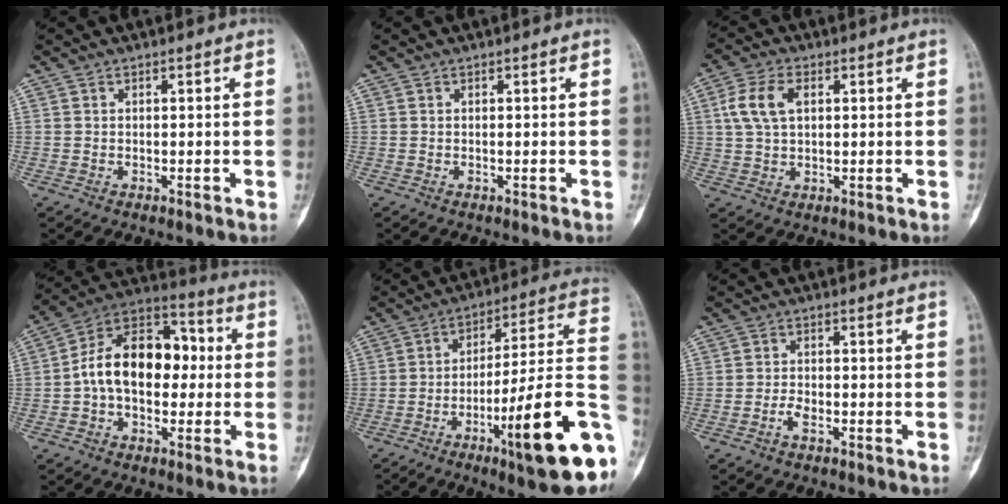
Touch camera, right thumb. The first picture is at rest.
{"total": 0.0}
{"total": 7.4, "force": [1.9, 4.4, 5.6], "torque": [-0.120, 0.009, 0.037]}
{"total": 17.0, "force": [0.0, 11.0, 12.9], "torque": [-0.180, 0.046, -0.011]}
{"total": 22.4, "force": [-8.5, 3.6, 20.4], "torque": [-0.250, 0.036, -0.124]}
{"total": 2.1, "force": [-1.2, 0.9, 1.5], "torque": [-0.031, 0.007, -0.026]}